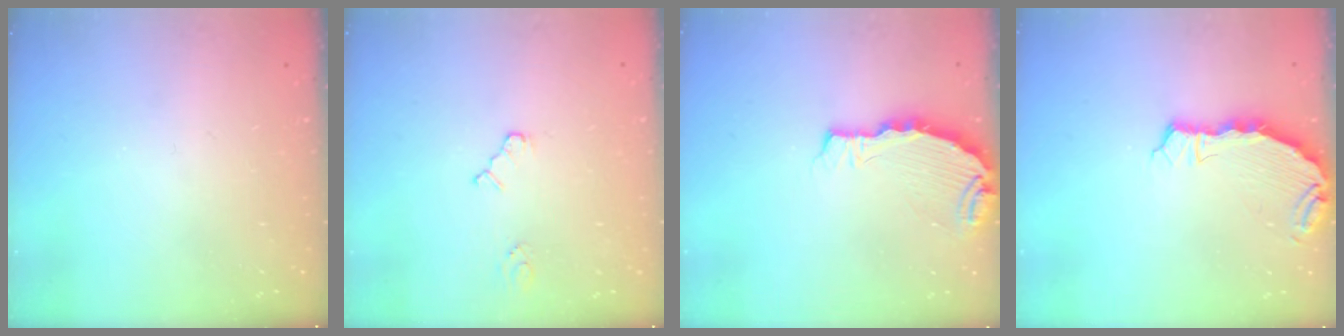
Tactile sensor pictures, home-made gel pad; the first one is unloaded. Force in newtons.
{"total": 2.6, "press": 2.6, "slide": 0.4}
{"total": 4.7, "press": 4.7, "slide": 0.4}
{"total": 6.9, "press": 5.4, "slide": 4.3}